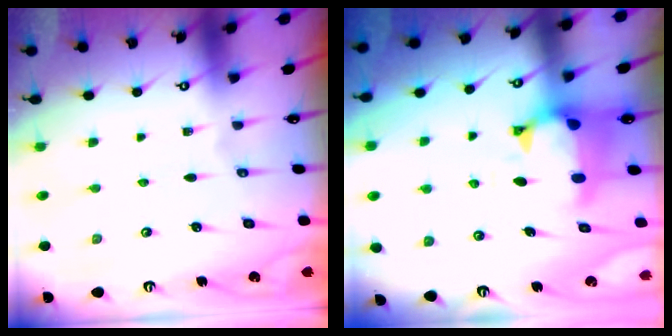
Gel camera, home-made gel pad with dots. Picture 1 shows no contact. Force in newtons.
{"total": 1.2, "press": 0.1, "slide": 1.2}